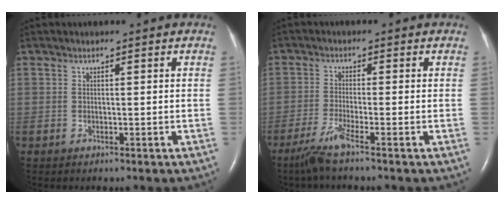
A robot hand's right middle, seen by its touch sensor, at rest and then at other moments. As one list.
[{"total": 4.0, "force": [-2.9, -0.7, 2.7], "torque": [-0.065, -0.013, -0.065]}]